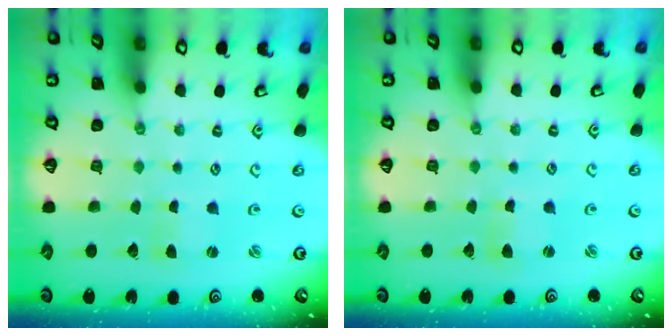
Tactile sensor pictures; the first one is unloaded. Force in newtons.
{"total": 2.1, "press": 2.1, "slide": 0.3}